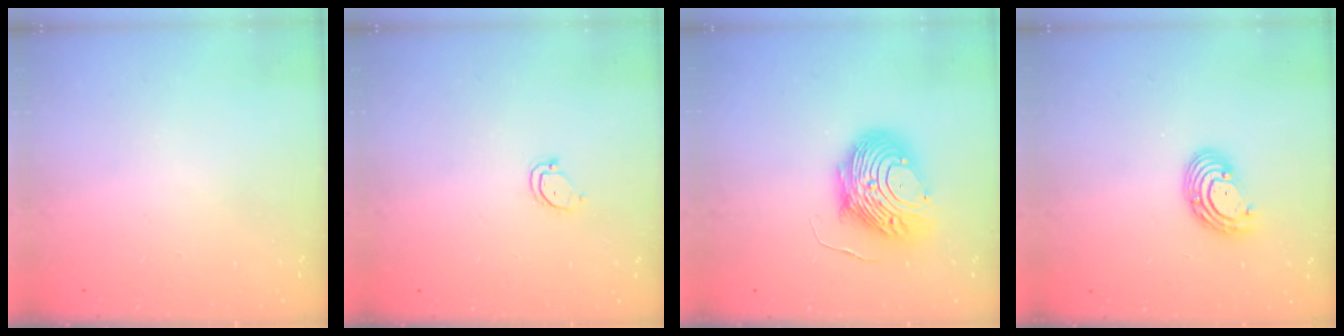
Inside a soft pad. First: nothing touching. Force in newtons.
{"total": 3.4, "press": 3.4, "slide": 0.2}
{"total": 10.5, "press": 10.4, "slide": 1.0}
{"total": 6.2, "press": 6.1, "slide": 0.9}